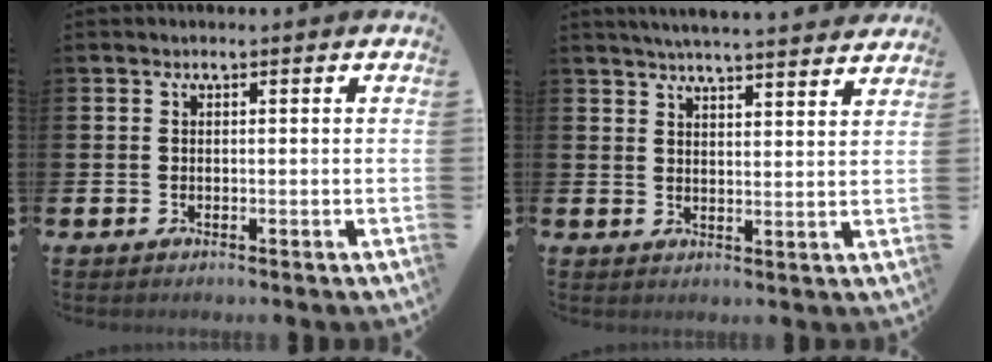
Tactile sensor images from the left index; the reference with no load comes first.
{"total": 4.8, "force": [4.7, -0.6, 0.7], "torque": [-0.024, -0.027, 0.083]}